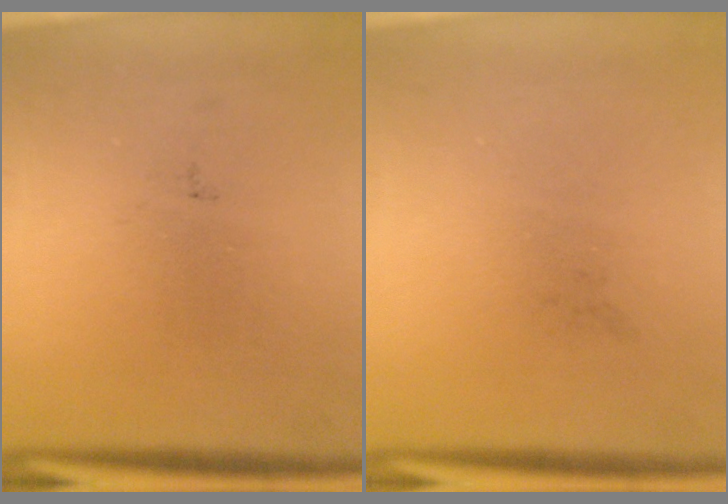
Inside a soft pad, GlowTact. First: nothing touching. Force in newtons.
{"total": 0.0}